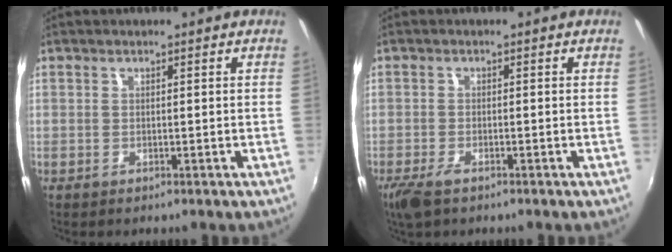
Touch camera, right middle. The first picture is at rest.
{"total": 4.1, "force": [-2.8, 1.4, 2.6], "torque": [-0.065, -0.014, -0.054]}